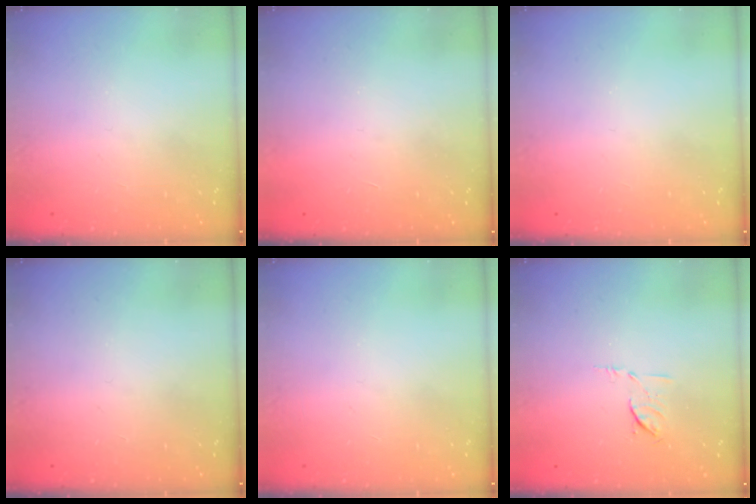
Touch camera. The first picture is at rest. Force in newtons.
{"total": 1.5, "press": 1.5, "slide": 0.1}
{"total": 0.0}
{"total": 0.0}
{"total": 0.0}
{"total": 5.5, "press": 5.4, "slide": 1.2}